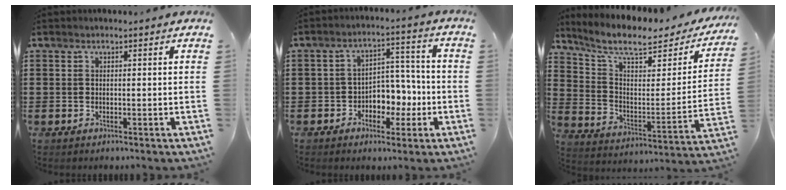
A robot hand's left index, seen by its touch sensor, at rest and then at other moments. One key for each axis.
{"total": 5.5, "fx": -1.9, "fy": 4.3, "fz": 2.9, "tx": -0.053, "ty": 0.008, "tz": -0.038}
{"total": 8.7, "fx": 6.8, "fy": 2.2, "fz": 5.0, "tx": -0.120, "ty": -0.040, "tz": 0.112}